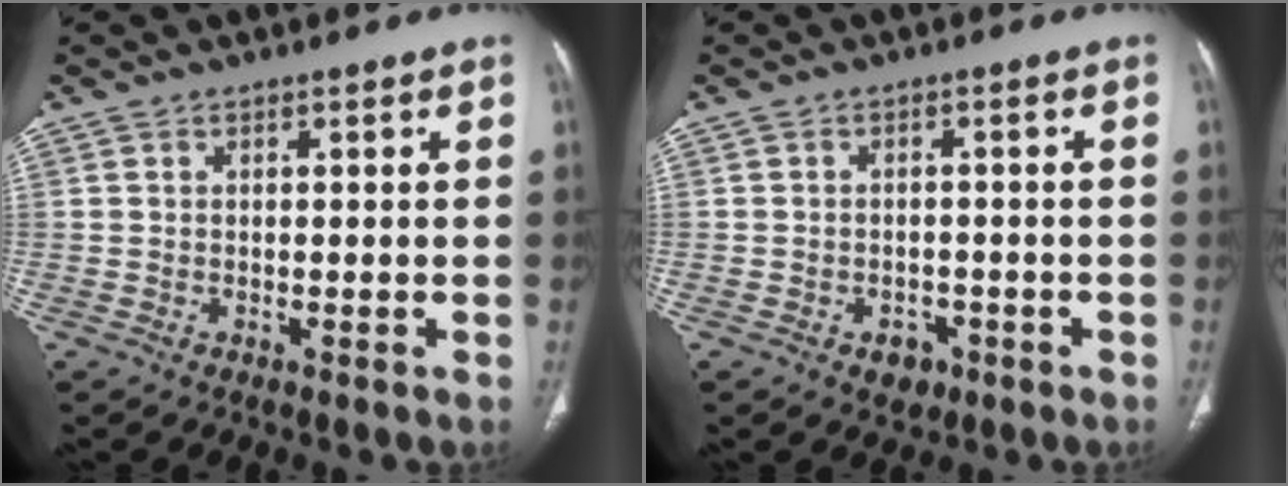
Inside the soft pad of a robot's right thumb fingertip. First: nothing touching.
{"total": 3.1, "force": [-1.6, 2.3, 1.3], "torque": [-0.005, 0.009, -0.015]}